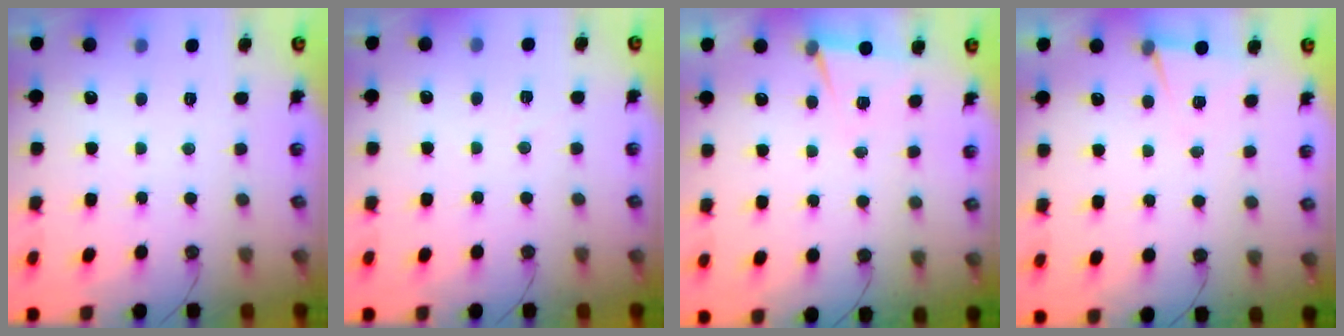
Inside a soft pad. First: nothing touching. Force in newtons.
{"total": 2.6, "press": 2.5, "slide": 0.8}
{"total": 6.1, "press": 4.1, "slide": 4.5}
{"total": 6.6, "press": 4.5, "slide": 4.7}